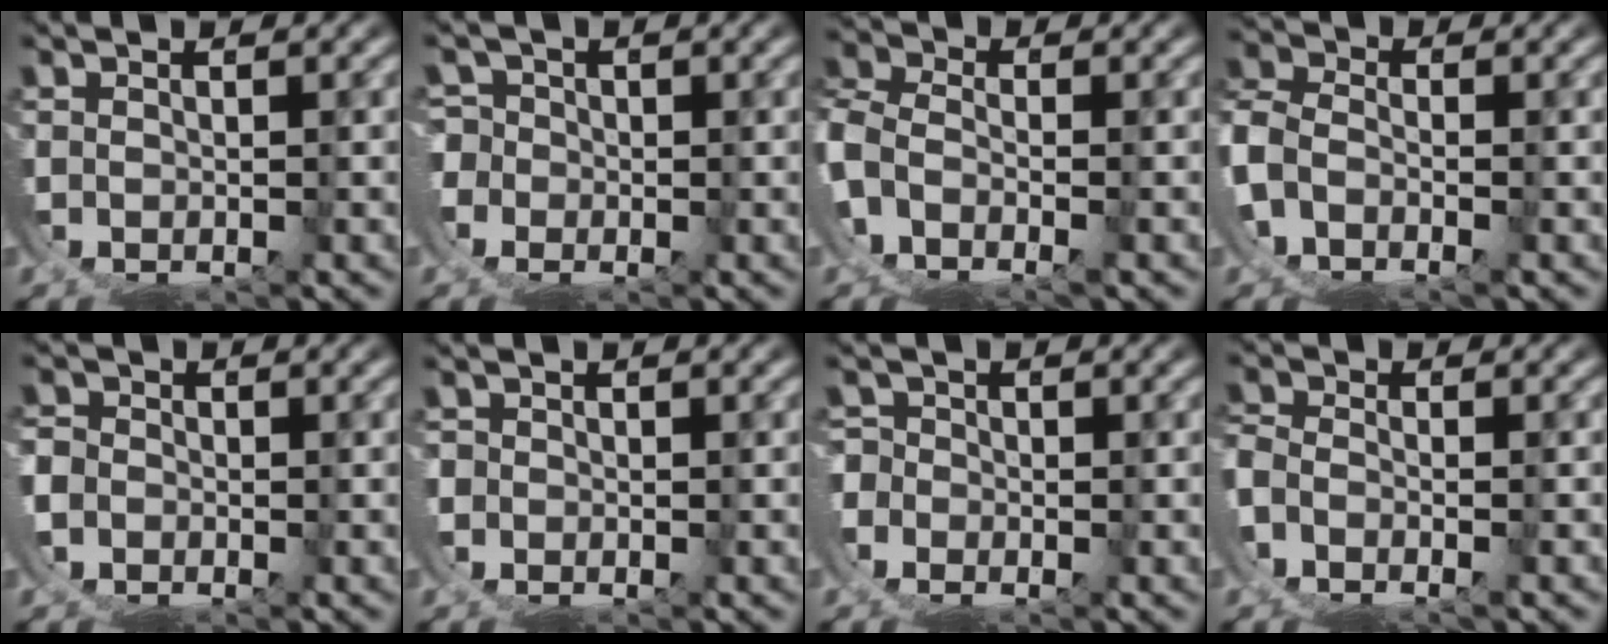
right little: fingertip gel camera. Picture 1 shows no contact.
{"total": 4.1, "force": [-1.3, 3.8, 0.0], "torque": [-0.028, -0.032, -0.016]}
{"total": 5.9, "force": [-2.9, 4.4, 2.6], "torque": [-0.091, -0.038, -0.036]}
{"total": 6.8, "force": [-3.2, 5.5, 2.3], "torque": [-0.096, -0.036, -0.044]}
{"total": 2.6, "force": [-1.0, 2.4, -0.3], "torque": [-0.023, -0.022, -0.011]}
{"total": 1.1, "force": [-0.3, 1.0, -0.4], "torque": [-0.007, -0.010, -0.002]}
{"total": 3.6, "force": [-1.9, 3.0, -0.2], "torque": [-0.014, -0.025, -0.027]}
{"total": 4.1, "force": [-2.8, 2.7, 1.4], "torque": [-0.053, -0.028, -0.036]}